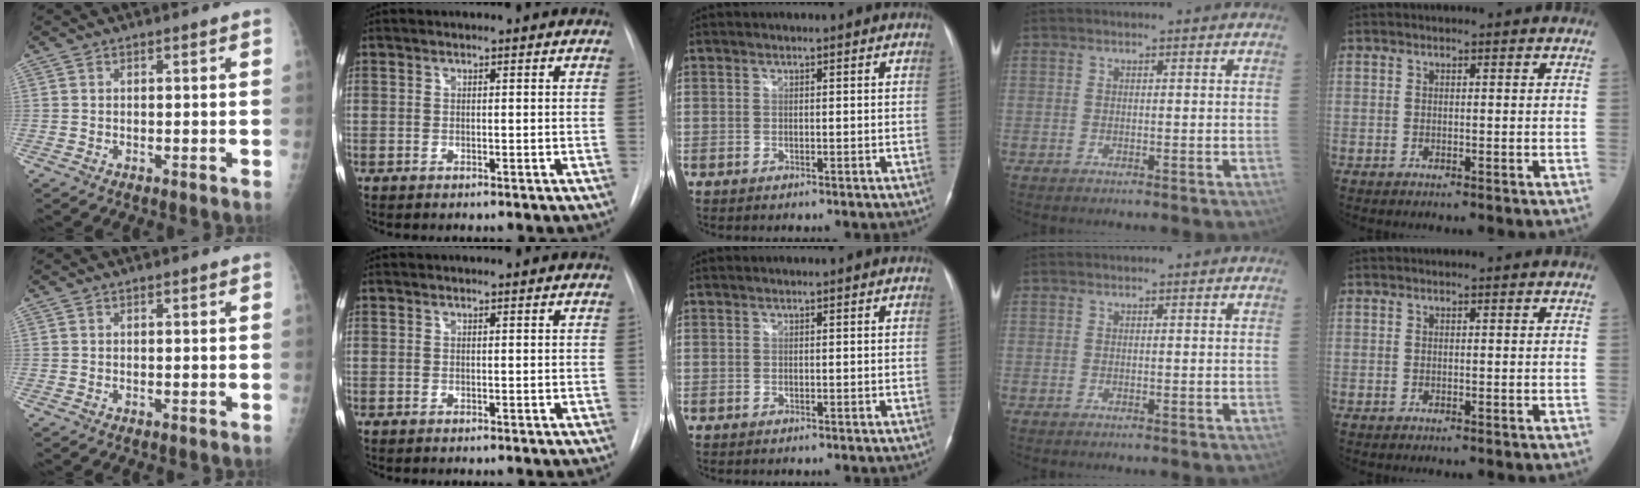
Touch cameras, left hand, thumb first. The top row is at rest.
{"index": {"total": 0.7, "force": [0.6, 0.1, 0.1], "torque": [-0.006, 0.006, 0.006]}}